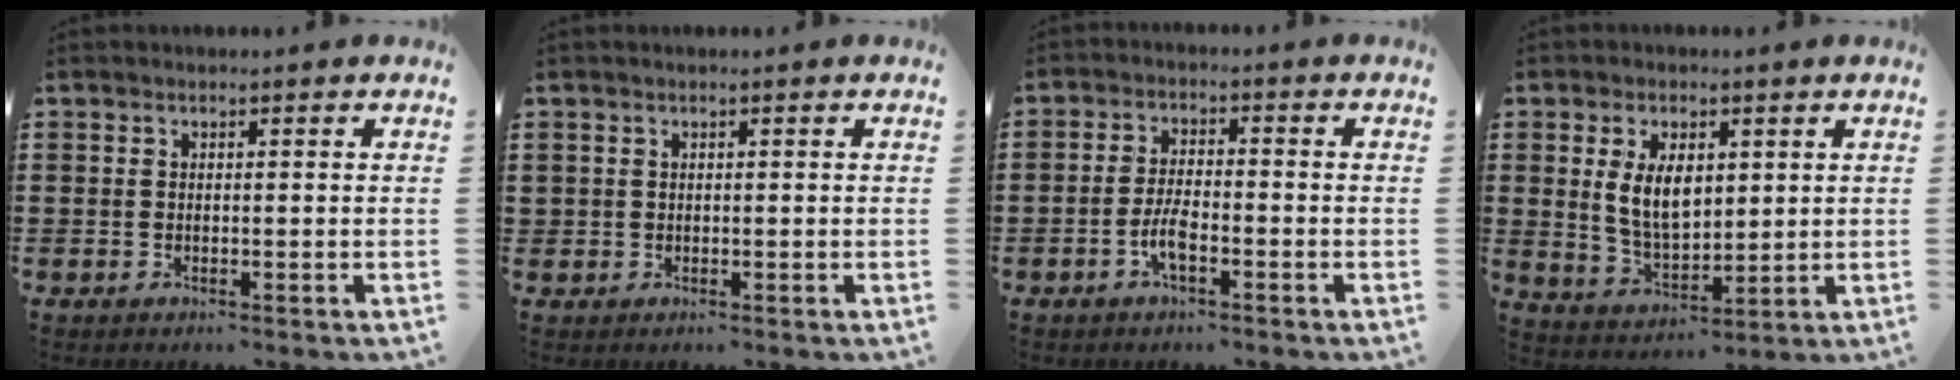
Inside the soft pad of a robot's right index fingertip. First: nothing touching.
{"total": 0.6, "force": [0.2, 0.6, -0.1], "torque": [0.002, 0.006, 0.003]}
{"total": 4.0, "force": [-1.9, 1.4, 3.3], "torque": [-0.082, -0.003, -0.044]}
{"total": 7.2, "force": [1.6, 4.1, 5.7], "torque": [-0.120, 0.007, 0.025]}